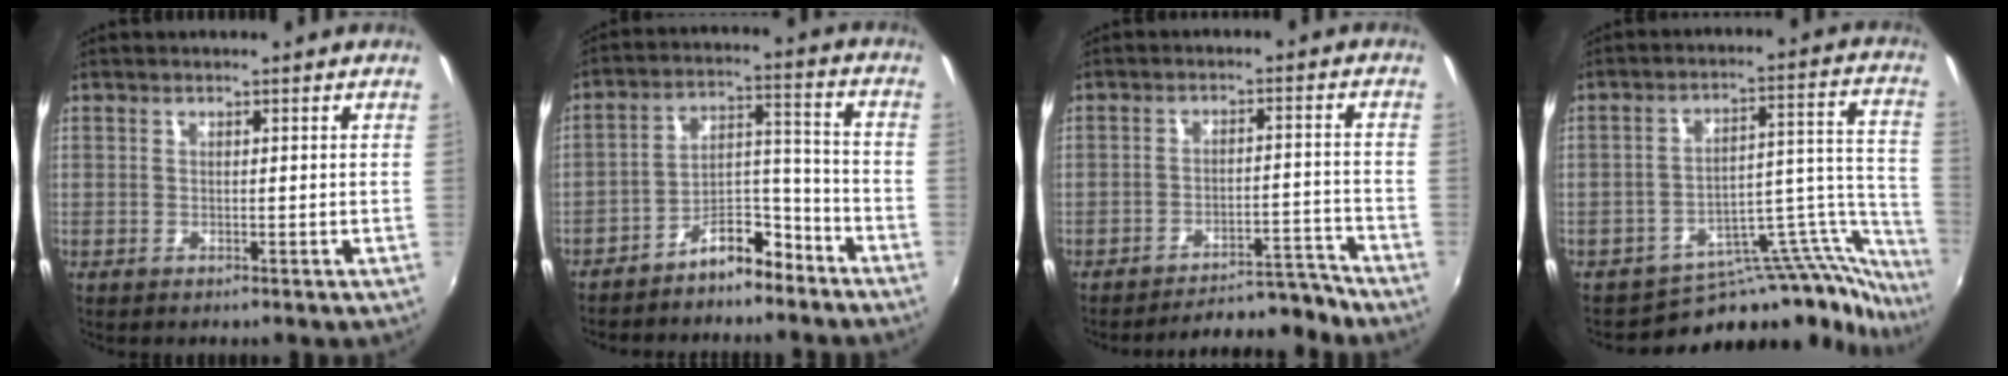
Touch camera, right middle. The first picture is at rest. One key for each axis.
{"total": 8.7, "fx": -7.1, "fy": 3.2, "fz": 3.8, "tx": -0.065, "ty": 0.049, "tz": -0.108}
{"total": 10.3, "fx": -10.2, "fy": 0.6, "fz": 1.6, "tx": -0.033, "ty": 0.026, "tz": -0.137}
{"total": 18.2, "fx": -16.6, "fy": 6.0, "fz": 4.4, "tx": -0.036, "ty": 0.058, "tz": -0.239}